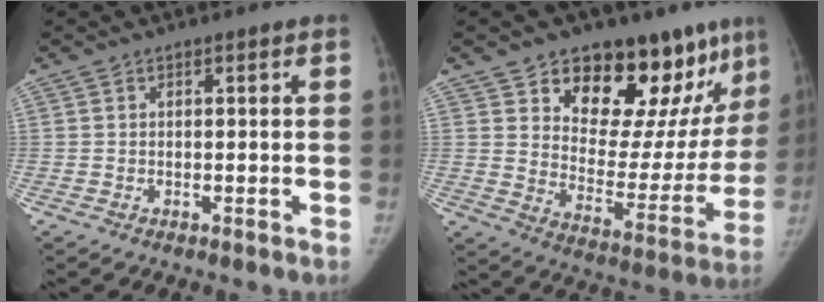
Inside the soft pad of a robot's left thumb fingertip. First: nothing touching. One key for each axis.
{"total": 22.9, "fx": 15.2, "fy": 11.4, "fz": 12.7, "tx": -0.120, "ty": -0.087, "tz": 0.220}